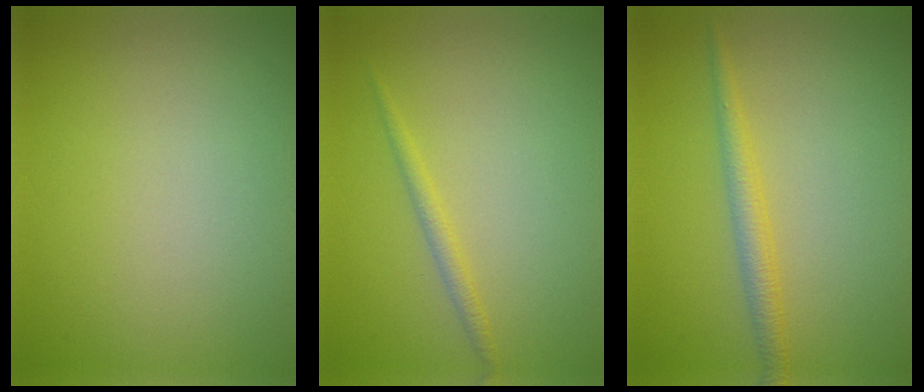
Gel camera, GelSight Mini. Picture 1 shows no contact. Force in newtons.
{"total": 1.2, "press": 1.2, "slide": 0.1}
{"total": 2.1, "press": 2.1, "slide": 0.1}